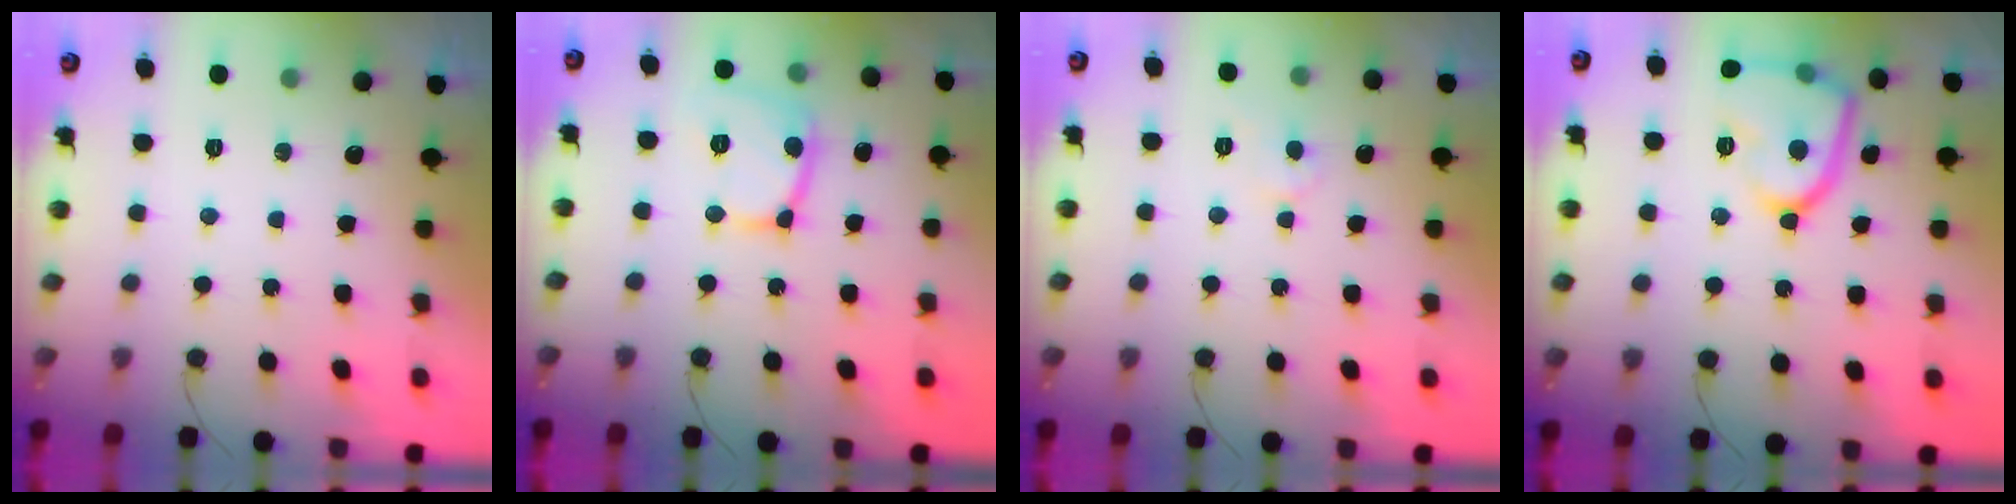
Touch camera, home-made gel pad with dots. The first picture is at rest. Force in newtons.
{"total": 9.7, "press": 9.6, "slide": 1.2}
{"total": 3.8, "press": 3.8, "slide": 0.3}
{"total": 14.4, "press": 14.3, "slide": 1.2}